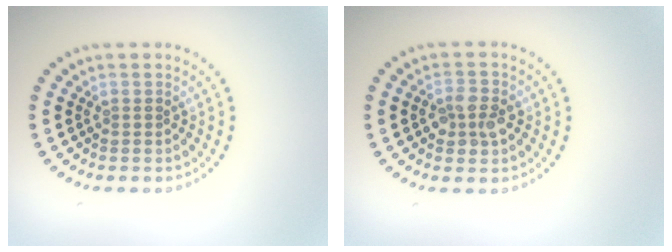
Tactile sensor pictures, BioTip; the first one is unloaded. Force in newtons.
{"total": 2.5, "press": 2.5, "slide": 0.5}